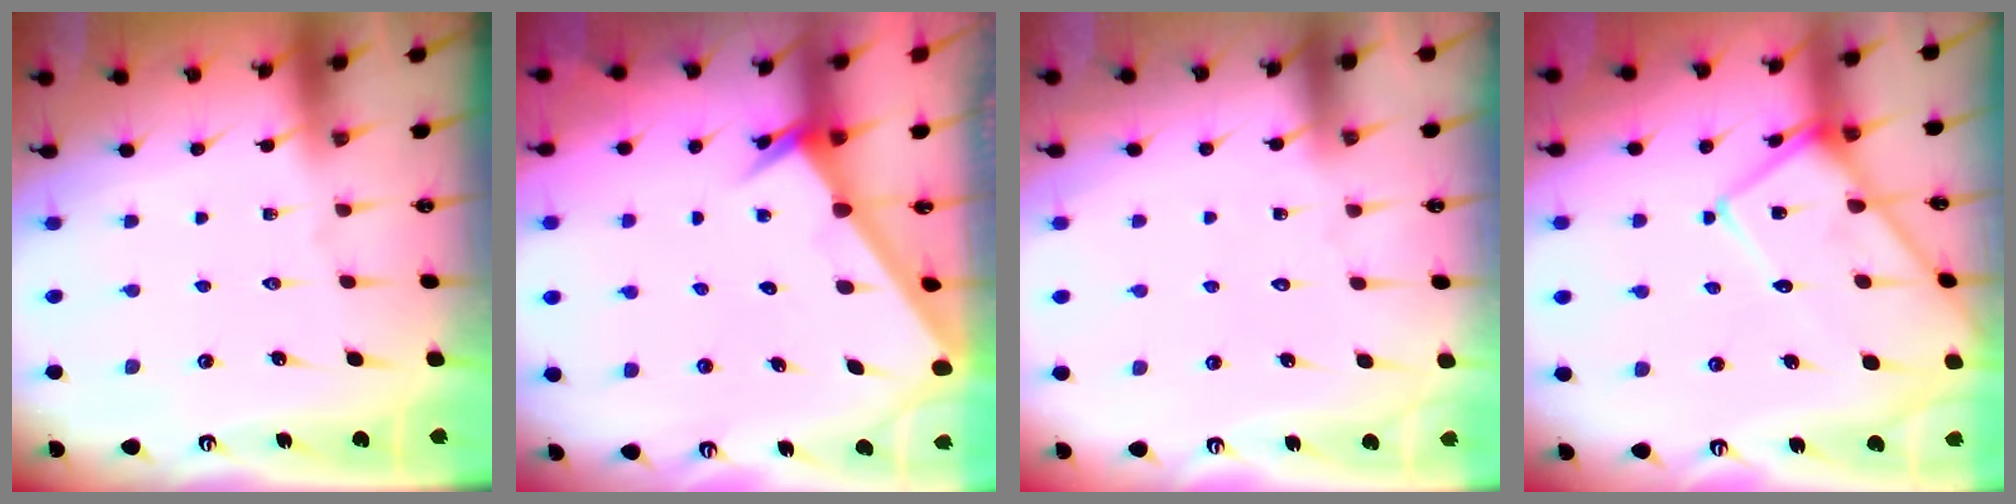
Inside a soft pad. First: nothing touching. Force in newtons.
{"total": 2.6, "press": 2.6, "slide": 0.2}
{"total": 5.2, "press": 5.2, "slide": 0.4}
{"total": 14.0, "press": 14.0, "slide": 1.6}